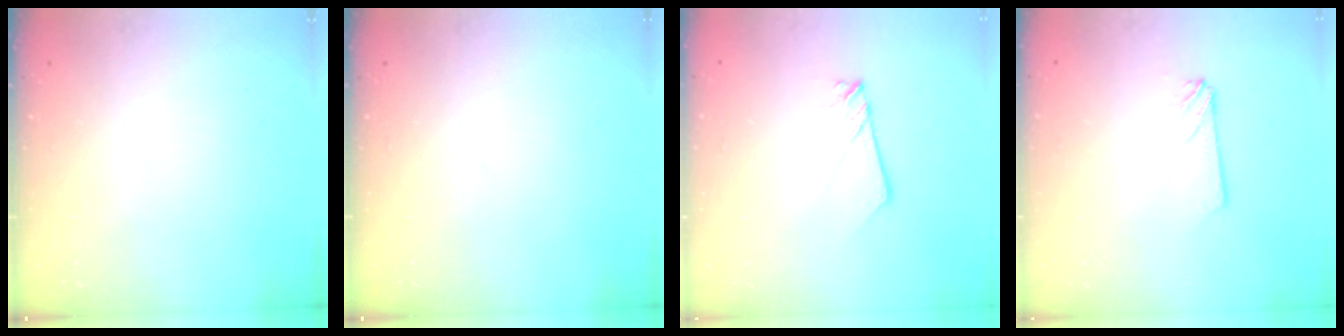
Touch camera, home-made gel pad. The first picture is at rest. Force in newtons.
{"total": 0.0}
{"total": 2.4, "press": 2.4, "slide": 0.2}
{"total": 2.4, "press": 2.4, "slide": 0.3}